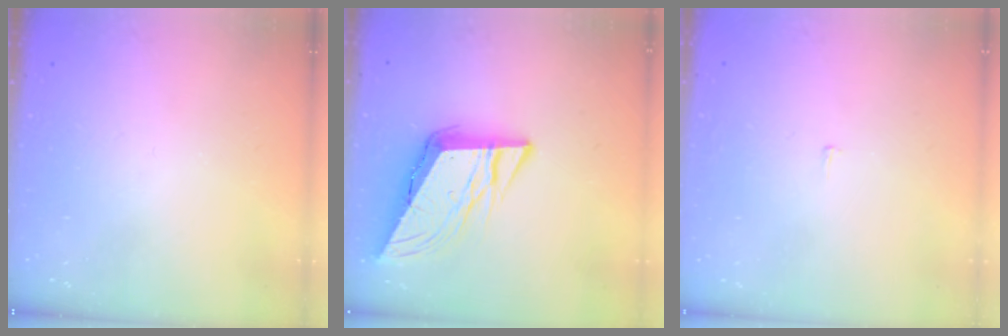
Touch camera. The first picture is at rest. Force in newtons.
{"total": 11.4, "press": 11.2, "slide": 1.9}
{"total": 2.2, "press": 2.2, "slide": 0.1}